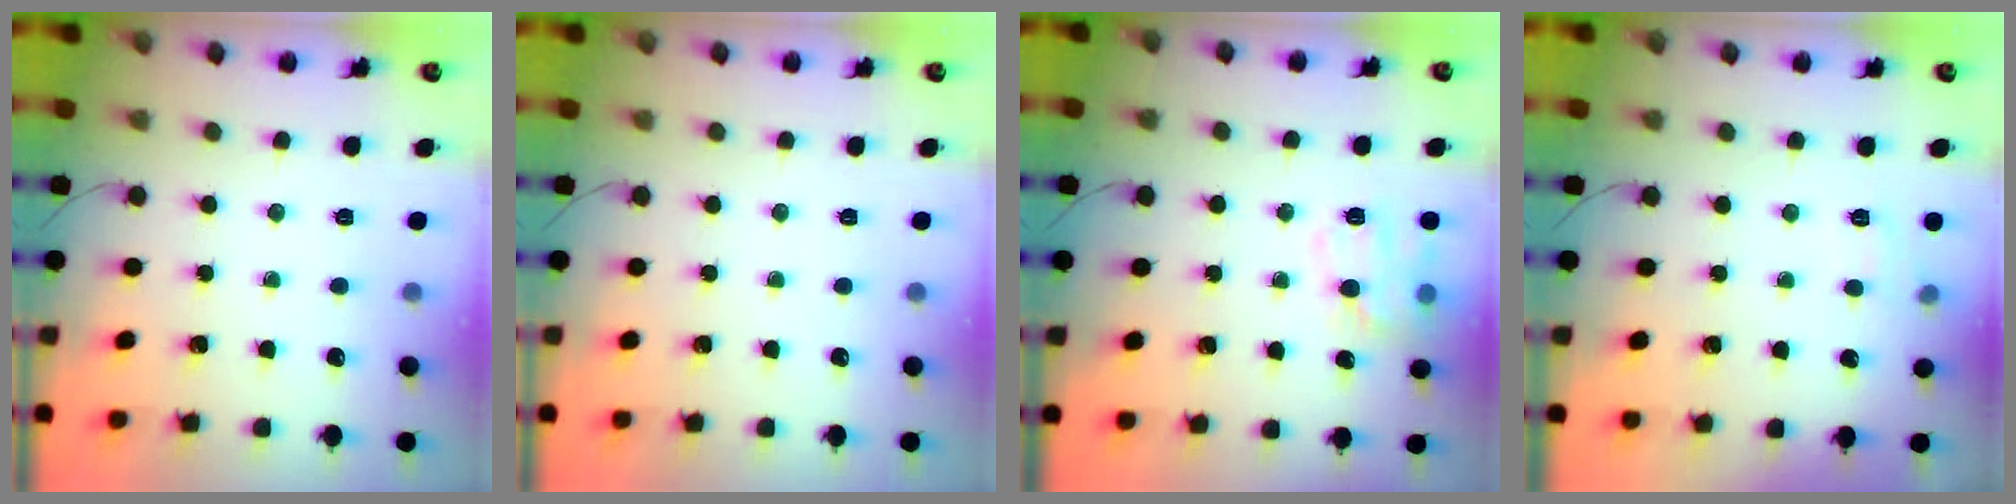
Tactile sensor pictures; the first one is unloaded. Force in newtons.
{"total": 0.0}
{"total": 11.9, "press": 11.9, "slide": 0.4}
{"total": 4.0, "press": 3.6, "slide": 1.8}